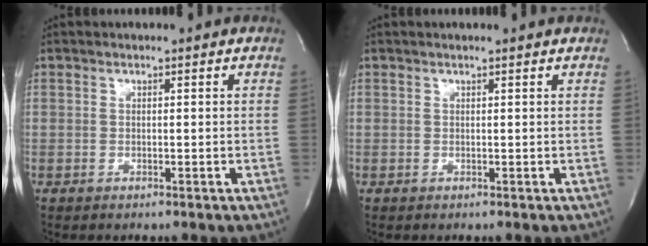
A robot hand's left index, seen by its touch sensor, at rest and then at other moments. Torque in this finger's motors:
{"motor_torque": [0.17, -0.14, -0.03, -0.01]}